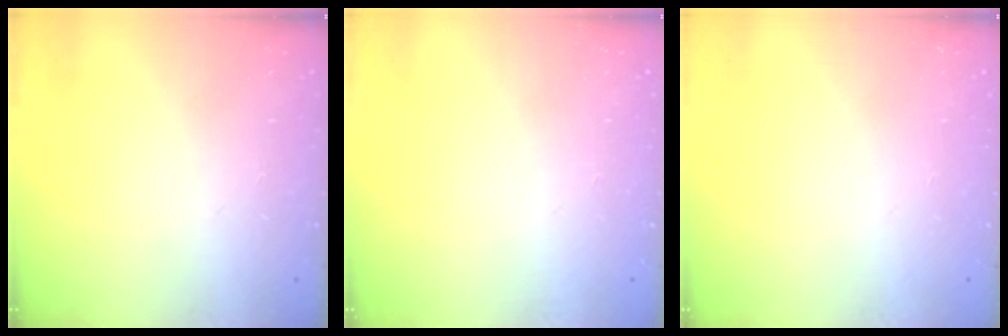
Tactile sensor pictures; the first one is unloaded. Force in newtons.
{"total": 0.0}
{"total": 0.0}